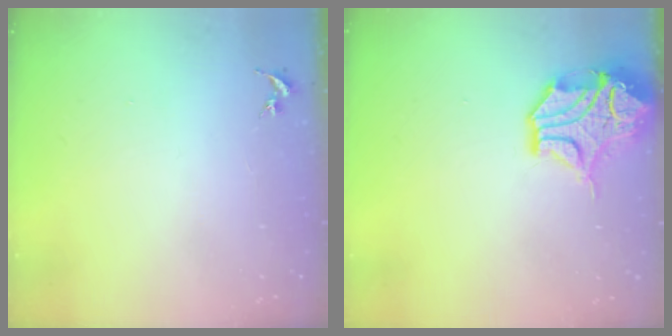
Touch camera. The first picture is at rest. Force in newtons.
{"total": 15.8, "press": 15.6, "slide": 2.5}